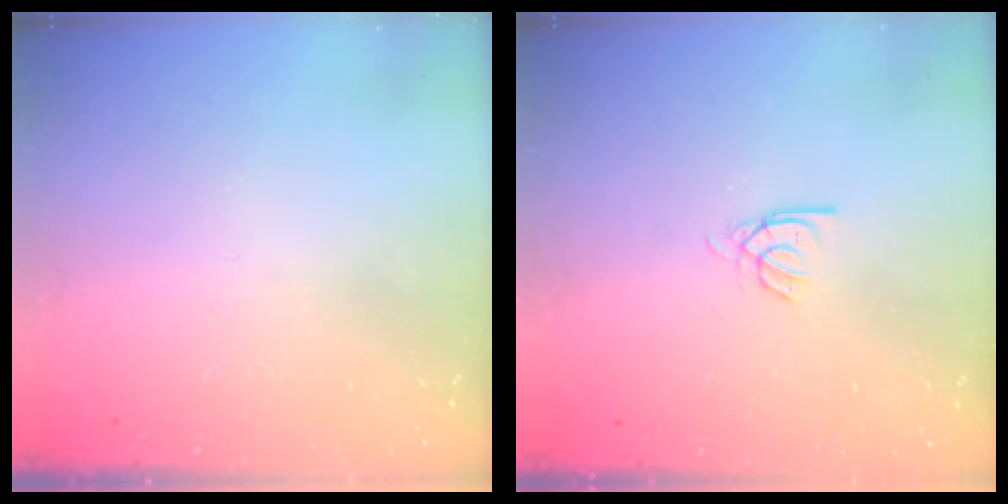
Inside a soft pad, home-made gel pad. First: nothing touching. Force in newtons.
{"total": 2.2, "press": 2.2, "slide": 0.2}